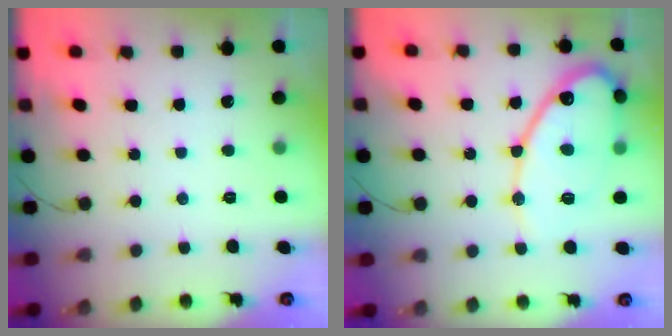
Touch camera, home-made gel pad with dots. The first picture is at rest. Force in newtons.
{"total": 15.4, "press": 15.3, "slide": 1.2}